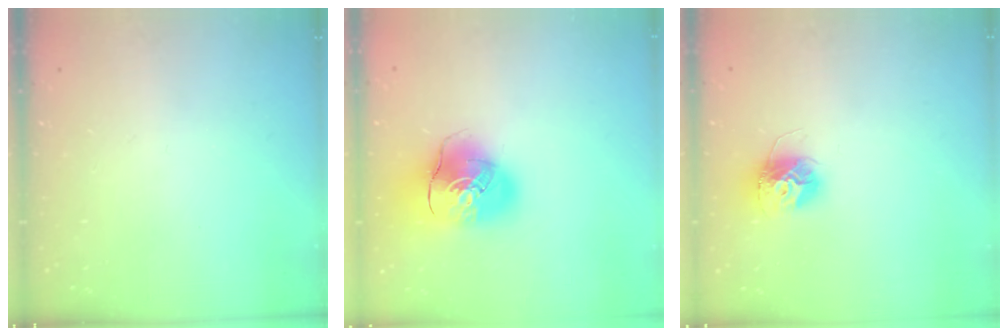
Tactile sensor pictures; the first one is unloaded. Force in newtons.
{"total": 14.8, "press": 14.5, "slide": 2.6}
{"total": 11.8, "press": 11.8, "slide": 0.9}